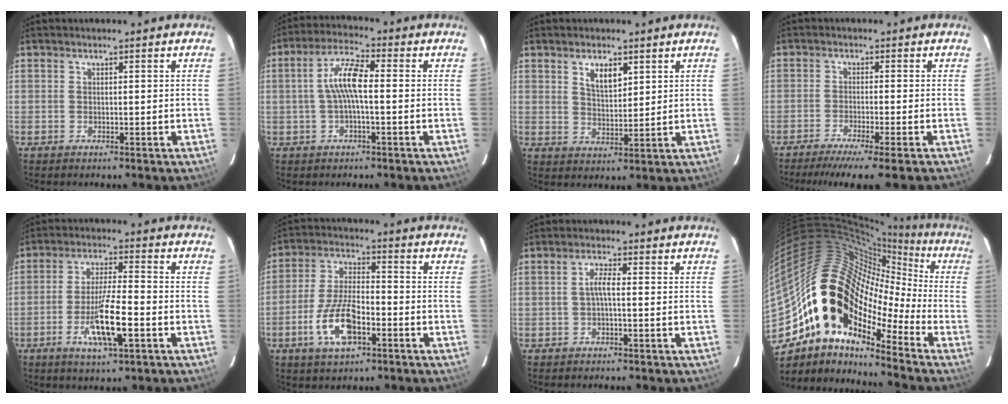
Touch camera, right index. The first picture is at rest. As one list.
[{"total": 7.1, "force": [-0.3, 1.6, 6.9], "torque": [-0.143, 0.017, -0.007]}, {"total": 5.1, "force": [2.7, 2.3, 3.6], "torque": [-0.061, 0.003, 0.050]}, {"total": 8.4, "force": [-6.8, -0.6, 4.9], "torque": [-0.104, -0.026, -0.111]}, {"total": 10.6, "force": [-4.1, 1.8, 9.6], "torque": [-0.186, -0.010, -0.075]}, {"total": 11.5, "force": [-4.9, 4.8, 9.2], "torque": [-0.196, -0.001, -0.087]}, {"total": 2.3, "force": [-0.5, 0.3, 2.2], "torque": [-0.046, 0.007, -0.011]}, {"total": 15.5, "force": [-9.7, 9.0, 8.2], "torque": [-0.142, 0.015, -0.196]}]